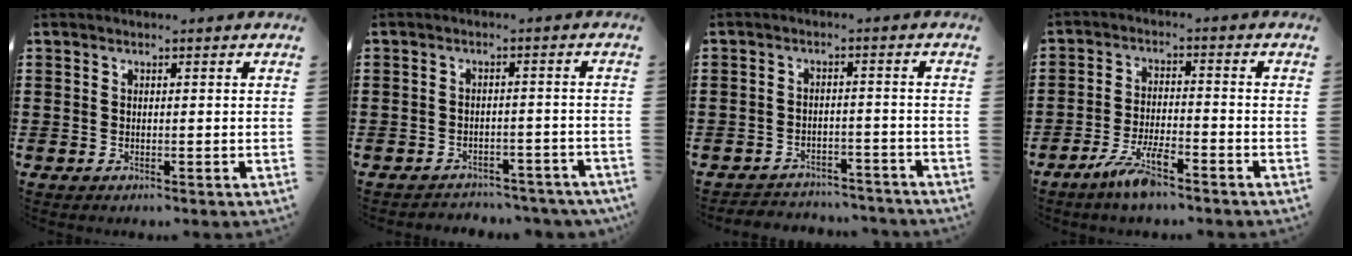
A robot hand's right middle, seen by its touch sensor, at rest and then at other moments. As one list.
[{"total": 2.6, "force": [-2.6, 0.4, 0.0], "torque": [-0.008, 0.001, -0.056]}, {"total": 3.3, "force": [-3.3, 0.4, 0.0], "torque": [-0.006, 0.001, -0.071]}, {"total": 5.8, "force": [-4.1, 1.2, 3.9], "torque": [-0.082, -0.002, -0.078]}]